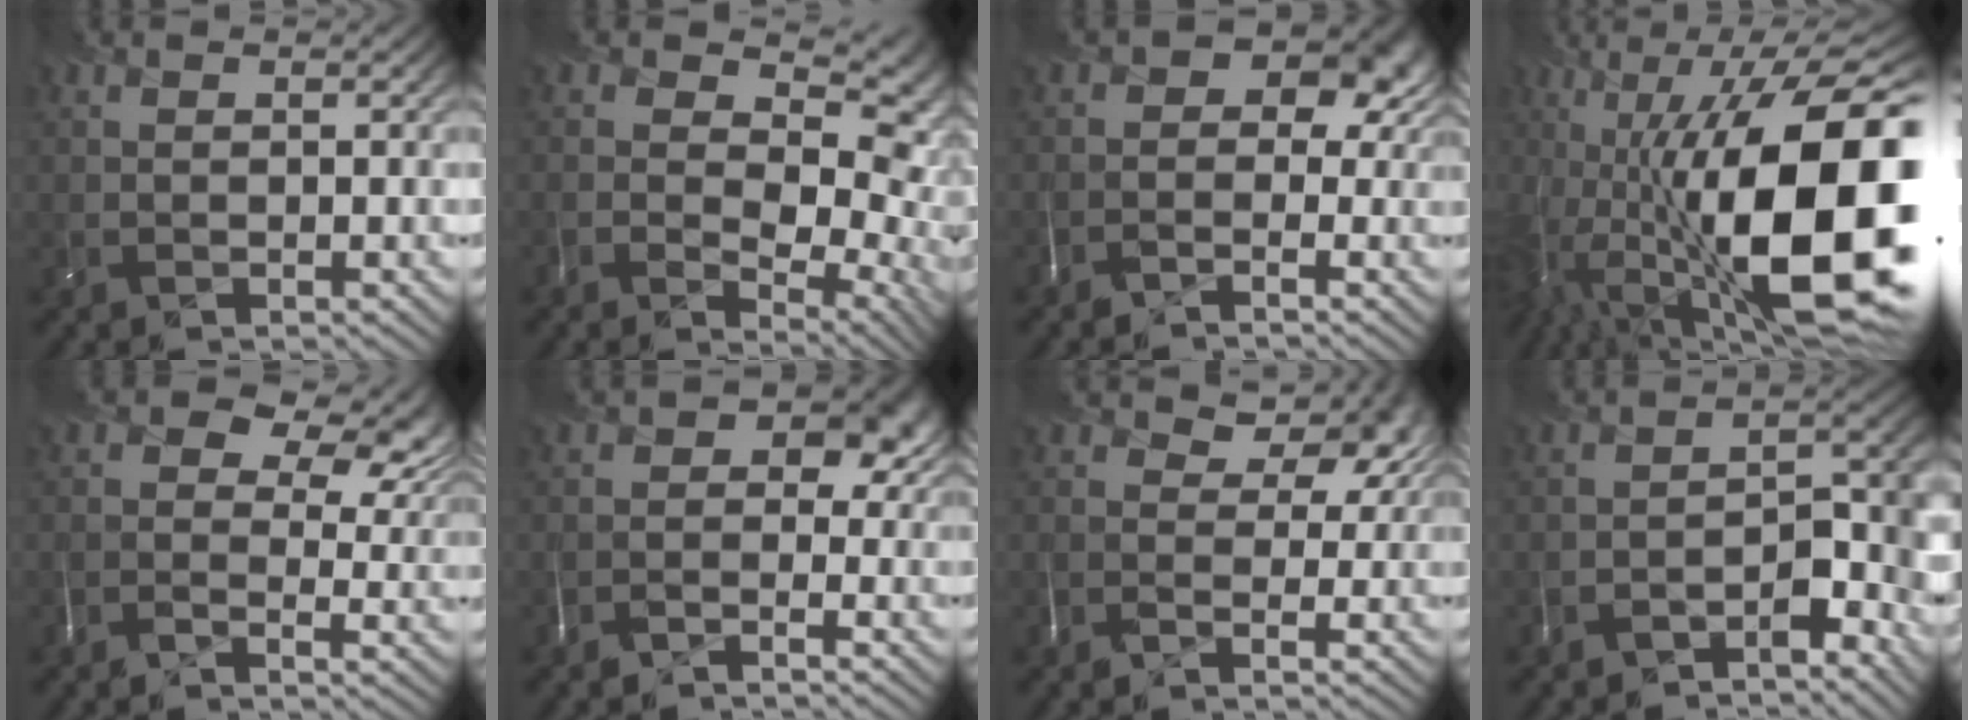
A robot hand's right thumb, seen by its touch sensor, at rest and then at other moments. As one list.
[{"total": 12.1, "force": [0.1, 7.6, 9.4], "torque": [-0.137, -0.023, 0.029]}, {"total": 5.3, "force": [-0.8, 3.3, 4.1], "torque": [-0.040, -0.003, -0.022]}, {"total": 19.5, "force": [-3.8, 8.0, 17.4], "torque": [-0.266, -0.005, -0.066]}, {"total": 8.4, "force": [2.3, 5.2, 6.2], "torque": [-0.099, 0.002, 0.039]}, {"total": 4.1, "force": [-0.8, 2.3, 3.3], "torque": [-0.035, -0.003, -0.026]}, {"total": 5.3, "force": [1.3, 3.4, 3.8], "torque": [-0.051, -0.004, 0.018]}, {"total": 5.7, "force": [-5.4, 0.5, 1.8], "torque": [-0.008, 0.010, -0.086]}]